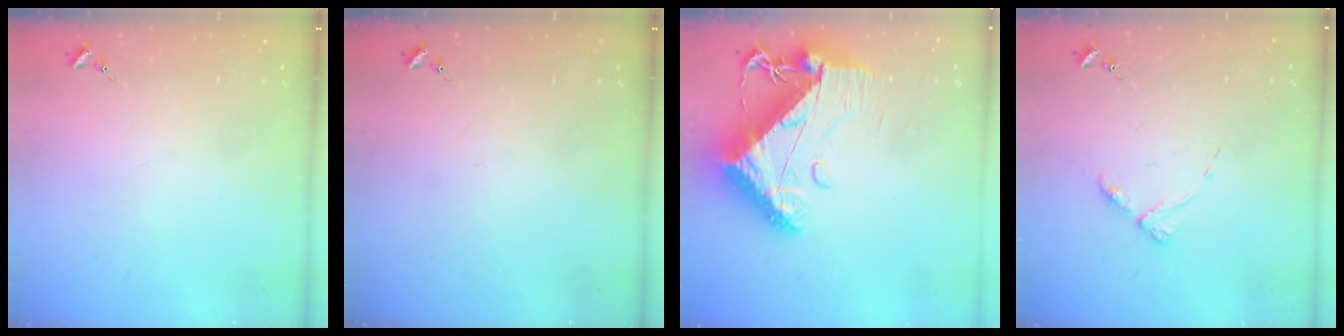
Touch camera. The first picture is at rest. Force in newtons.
{"total": 0.0}
{"total": 16.5, "press": 16.4, "slide": 1.8}
{"total": 4.5, "press": 4.5, "slide": 0.5}